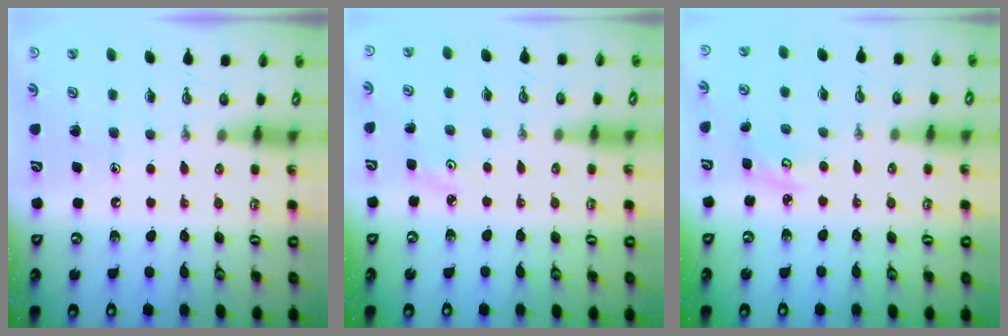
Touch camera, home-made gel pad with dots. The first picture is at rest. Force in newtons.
{"total": 2.1, "press": 2.1, "slide": 0.3}
{"total": 3.4, "press": 3.4, "slide": 0.3}